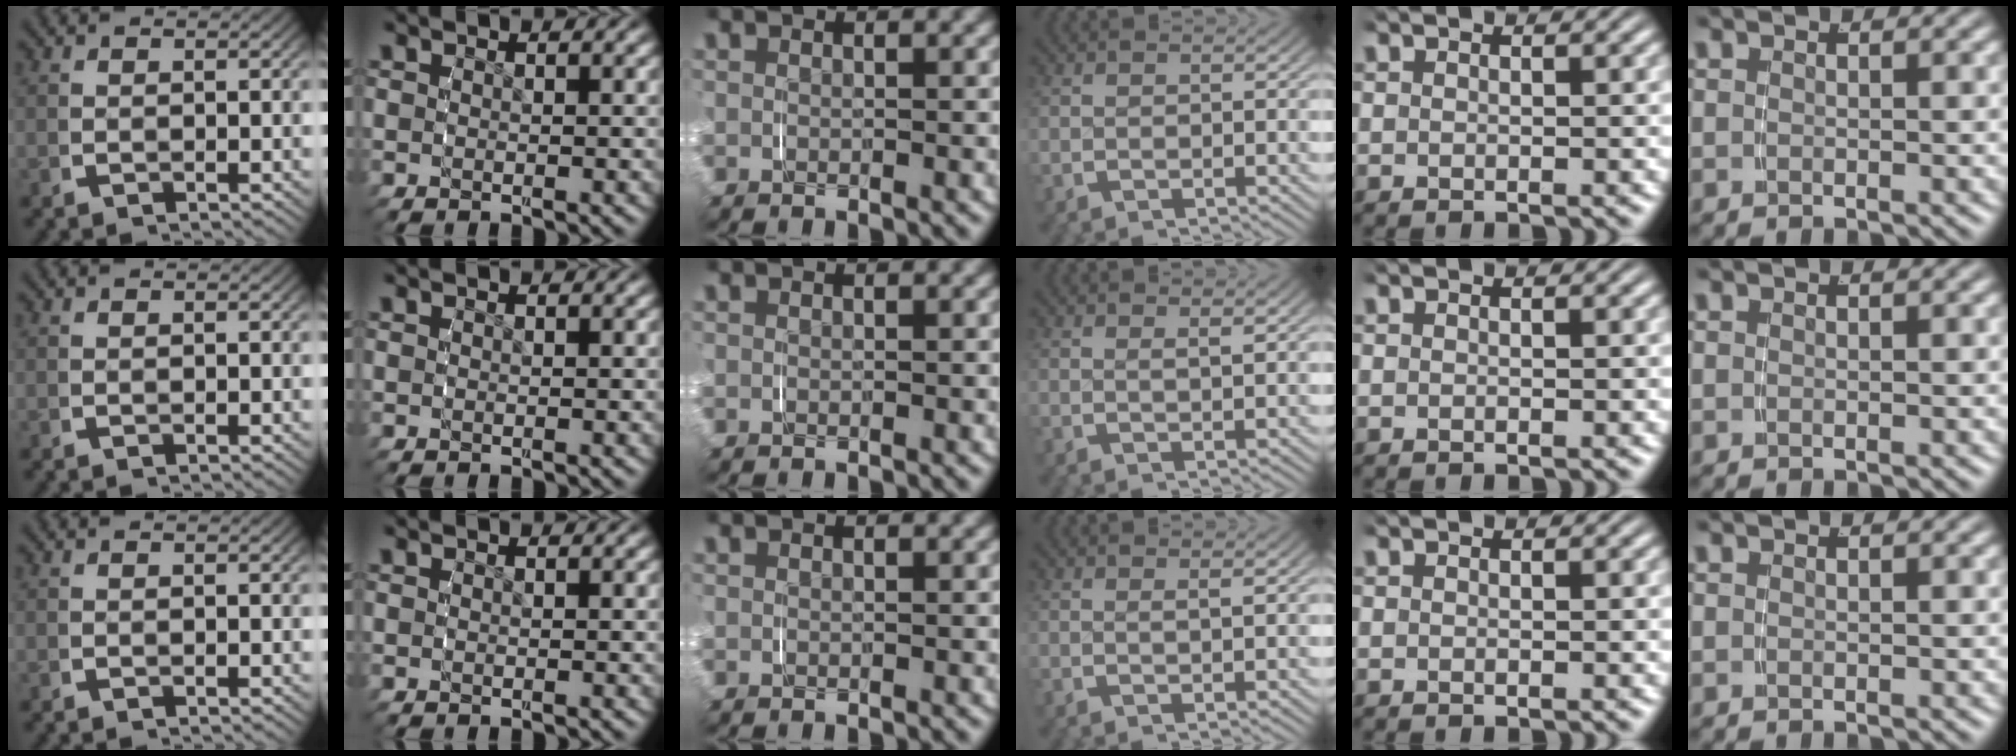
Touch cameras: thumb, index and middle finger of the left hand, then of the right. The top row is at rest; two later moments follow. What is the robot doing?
{"motion": "grasp_and_lifting", "object": "pen bag"}